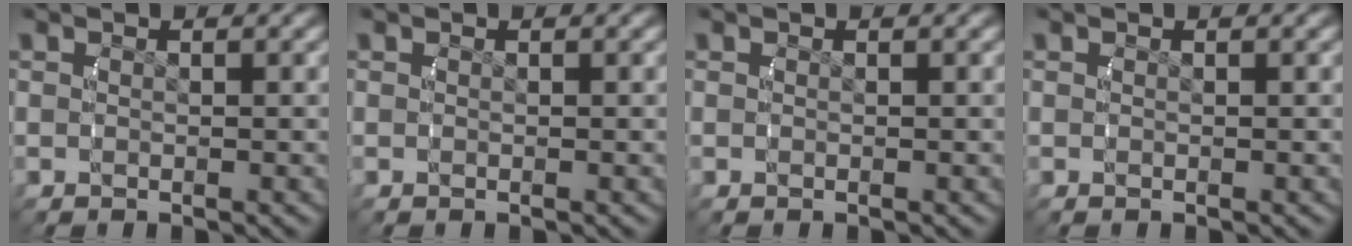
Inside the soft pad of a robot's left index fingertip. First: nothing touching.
{"total": 0.0}
{"total": 0.0}
{"total": 0.0}